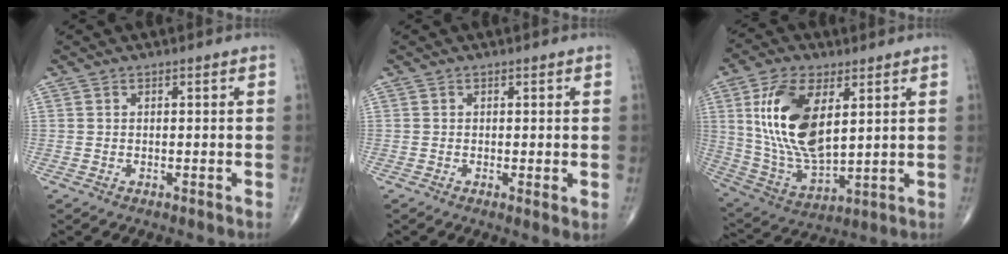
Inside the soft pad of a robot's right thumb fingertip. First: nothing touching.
{"total": 1.7, "force": [0.0, 0.3, 1.6], "torque": [-0.030, -0.008, -0.005]}
{"total": 18.0, "force": [5.0, 8.9, 14.8], "torque": [-0.282, -0.021, 0.104]}